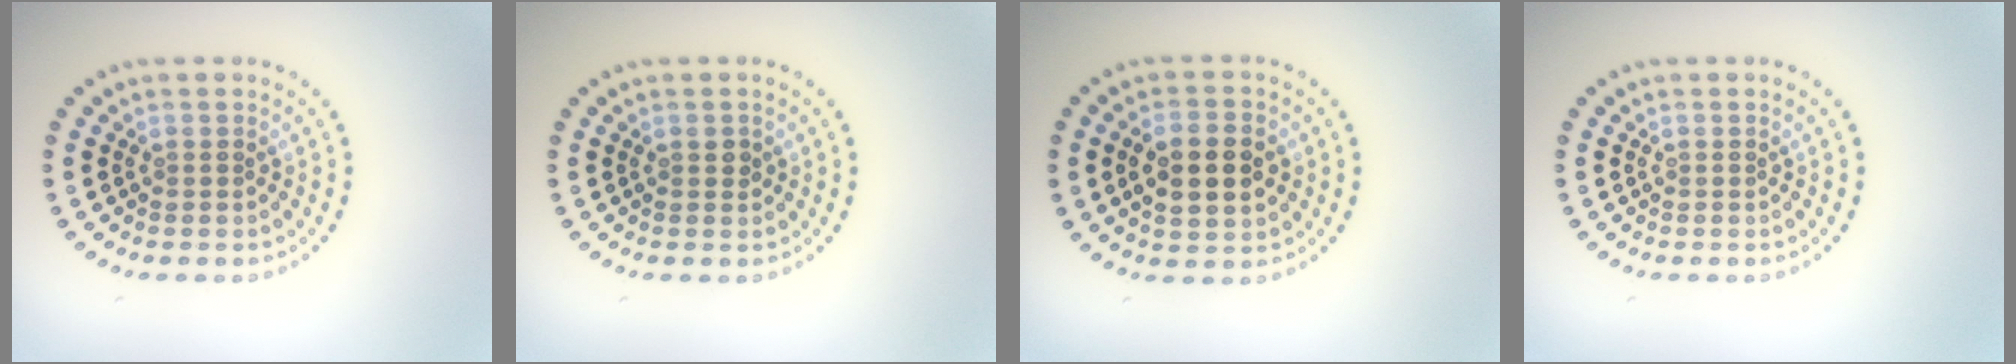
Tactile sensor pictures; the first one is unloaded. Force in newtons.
{"total": 0.8, "press": 0.8, "slide": 0.2}
{"total": 4.9, "press": 4.9, "slide": 0.2}
{"total": 0.0}